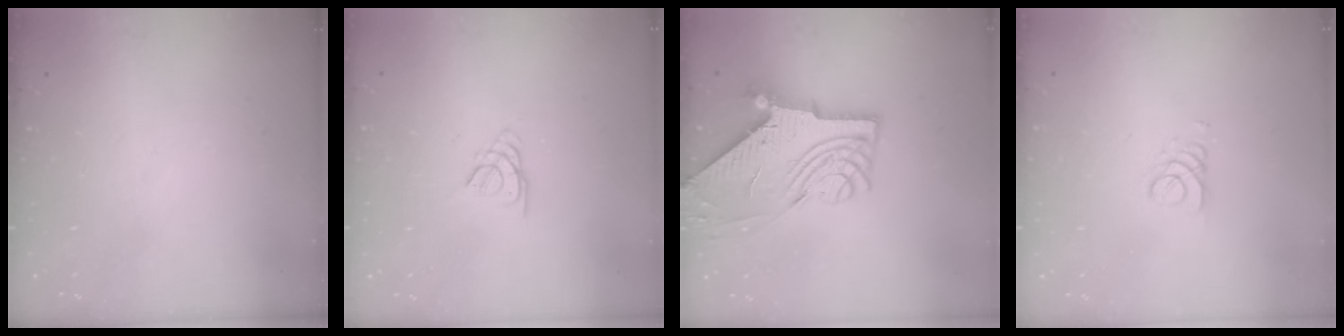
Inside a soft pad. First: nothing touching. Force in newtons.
{"total": 2.5, "press": 2.4, "slide": 0.5}
{"total": 11.4, "press": 11.3, "slide": 1.2}
{"total": 2.7, "press": 2.7, "slide": 0.3}